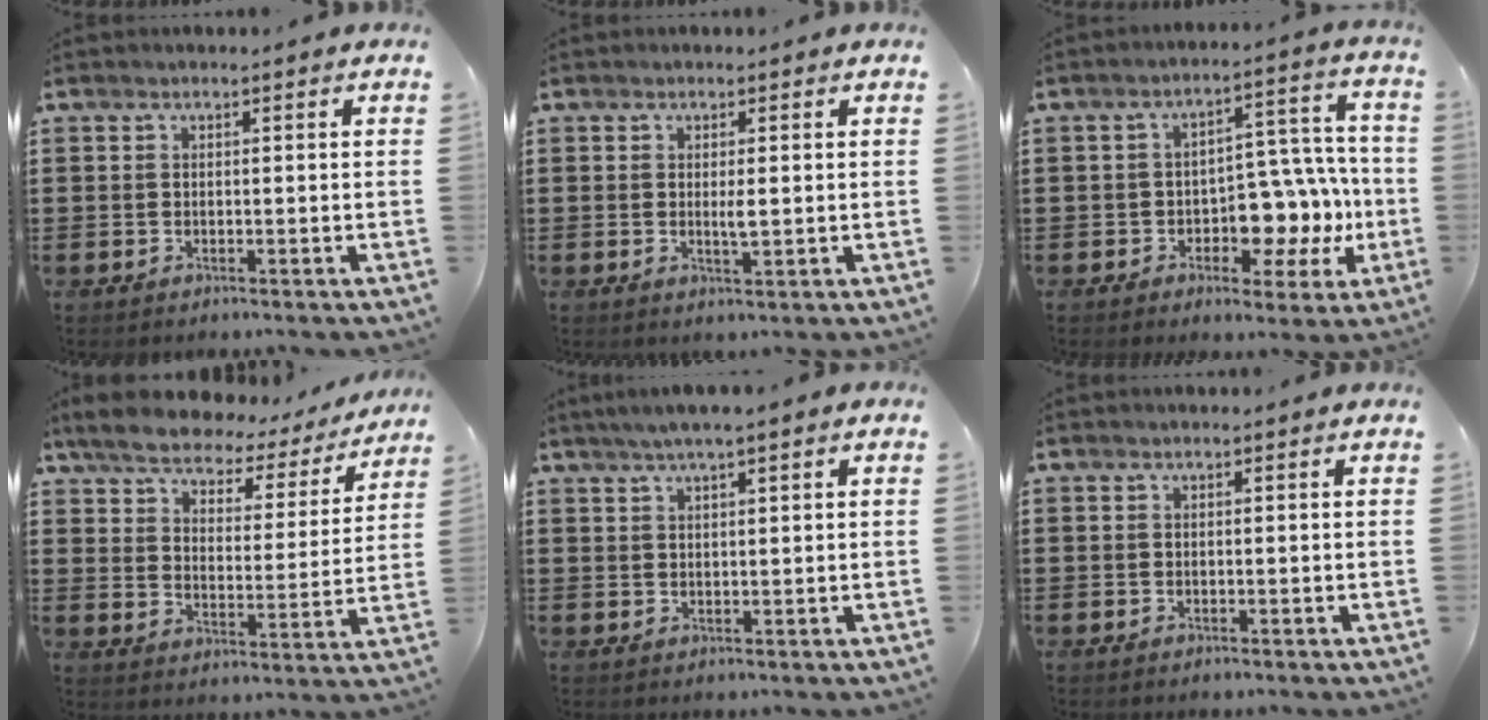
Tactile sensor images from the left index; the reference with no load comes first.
{"total": 1.9, "force": [0.1, 0.4, 1.8], "torque": [-0.035, -0.002, 0.001]}
{"total": 7.8, "force": [-1.9, 5.4, 5.3], "torque": [-0.075, 0.003, -0.034]}
{"total": 5.6, "force": [5.1, 1.5, 1.7], "torque": [-0.061, -0.028, 0.085]}
{"total": 2.1, "force": [1.3, 0.1, 1.7], "torque": [-0.033, 0.002, 0.023]}
{"total": 0.0}